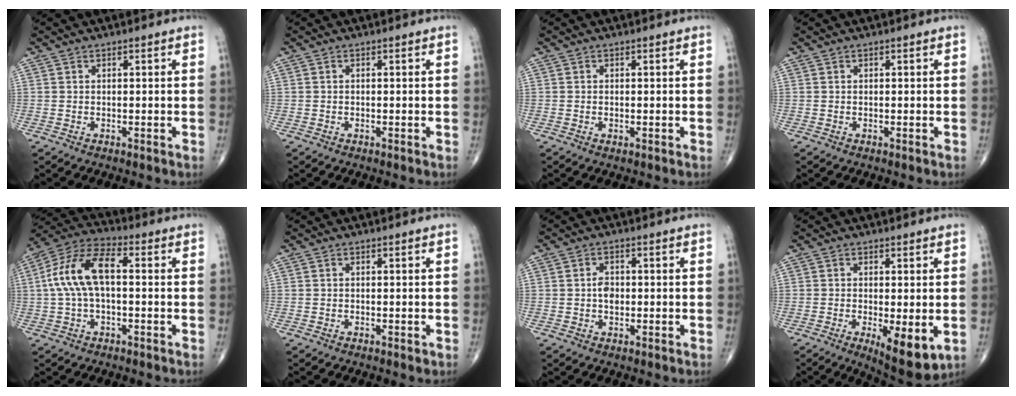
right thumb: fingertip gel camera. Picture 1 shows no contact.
{"total": 0.0}
{"total": 0.7, "force": [-0.2, 0.3, 0.6], "torque": [-0.014, -0.001, -0.003]}
{"total": 0.0}
{"total": 12.5, "force": [0.7, 6.1, 10.9], "torque": [-0.225, 0.040, 0.005]}
{"total": 0.6, "force": [-0.2, 0.3, 0.5], "torque": [-0.007, -0.001, -0.005]}
{"total": 2.8, "force": [-0.1, 2.0, 2.0], "torque": [-0.026, 0.004, -0.003]}
{"total": 9.2, "force": [-2.4, 3.1, 8.3], "torque": [-0.123, -0.022, -0.031]}